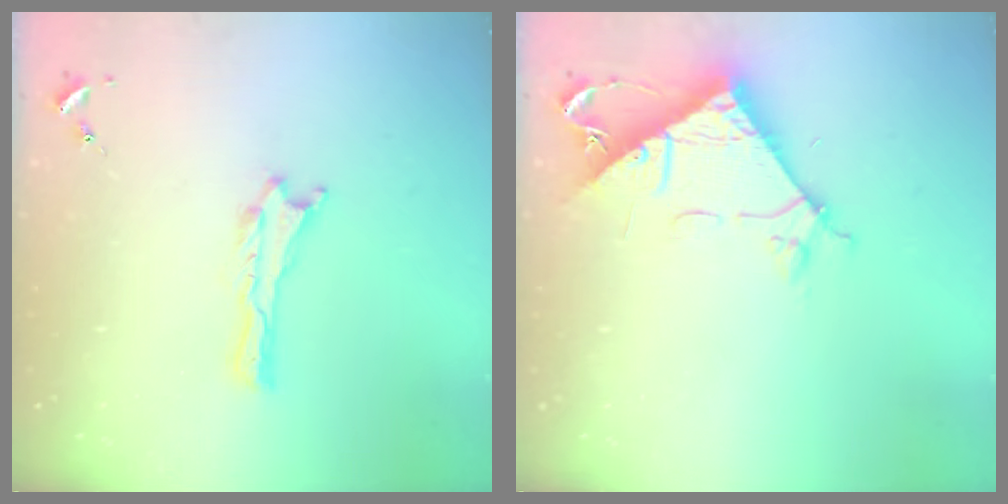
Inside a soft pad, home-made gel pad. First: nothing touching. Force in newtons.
{"total": 8.1, "press": 8.1, "slide": 0.9}